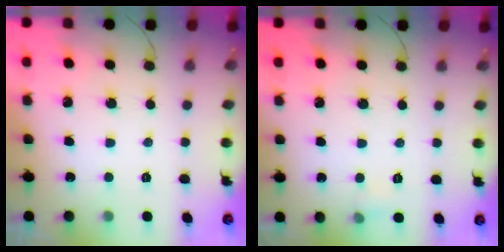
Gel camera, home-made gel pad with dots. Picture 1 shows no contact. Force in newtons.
{"total": 4.4, "press": 3.7, "slide": 2.3}